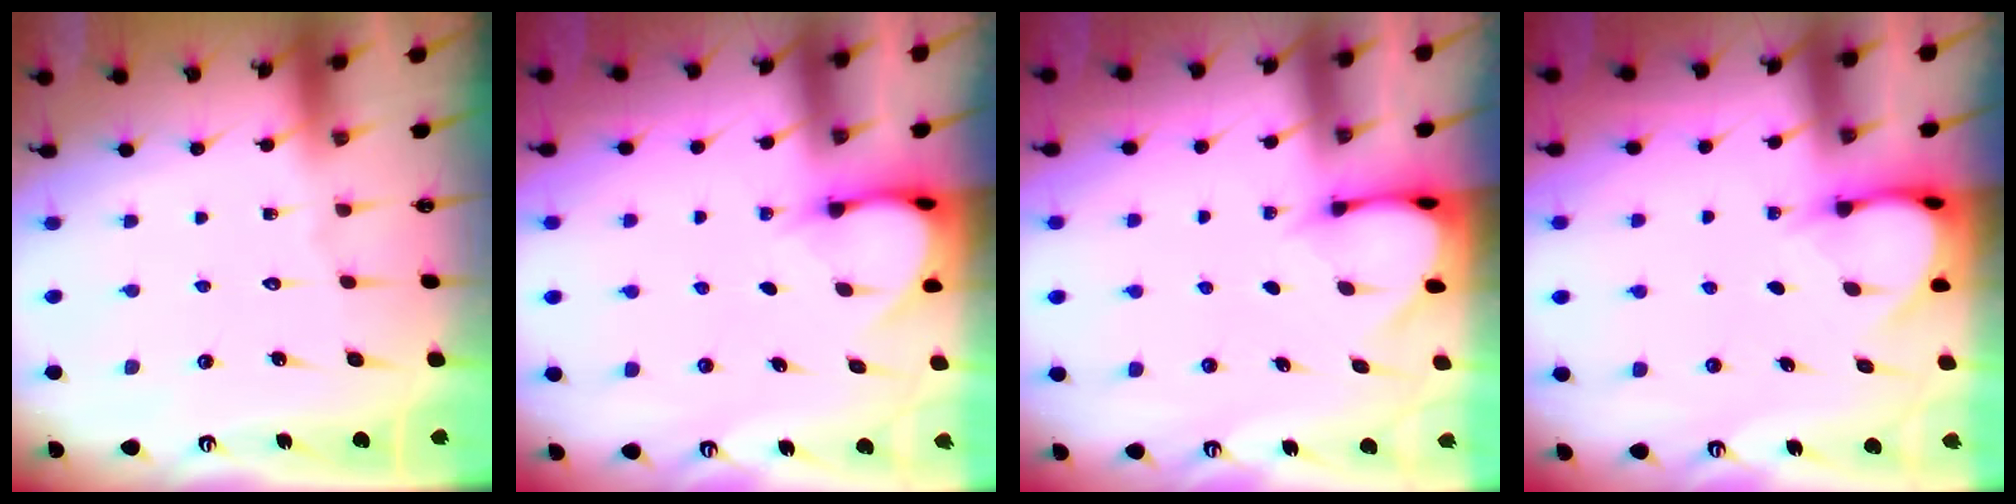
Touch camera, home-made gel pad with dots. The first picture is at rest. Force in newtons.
{"total": 3.9, "press": 3.9, "slide": 0.3}
{"total": 3.1, "press": 3.1, "slide": 0.2}
{"total": 4.2, "press": 4.2, "slide": 0.1}